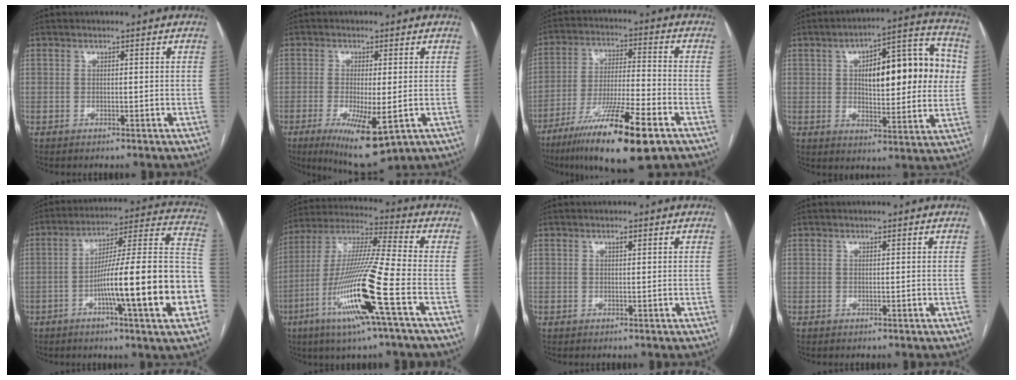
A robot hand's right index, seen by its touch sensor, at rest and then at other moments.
{"total": 9.8, "force": [-3.7, 2.2, 8.8], "torque": [-0.145, -0.025, -0.050]}
{"total": 17.4, "force": [-10.2, 1.6, 14.0], "torque": [-0.245, -0.039, -0.177]}
{"total": 18.5, "force": [3.1, 6.3, 17.1], "torque": [-0.238, 0.036, 0.047]}
{"total": 22.1, "force": [-6.2, 0.8, 21.2], "torque": [-0.259, 0.013, -0.093]}
{"total": 18.3, "force": [-6.9, -0.5, 16.9], "torque": [-0.350, -0.021, -0.135]}
{"total": 0.6, "force": [0.4, 0.1, 0.5], "torque": [-0.011, 0.000, 0.005]}
{"total": 0.0}